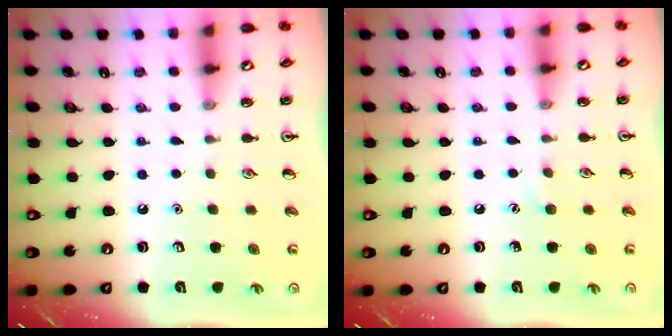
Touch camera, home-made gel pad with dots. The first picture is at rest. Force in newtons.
{"total": 3.8, "press": 3.6, "slide": 1.0}